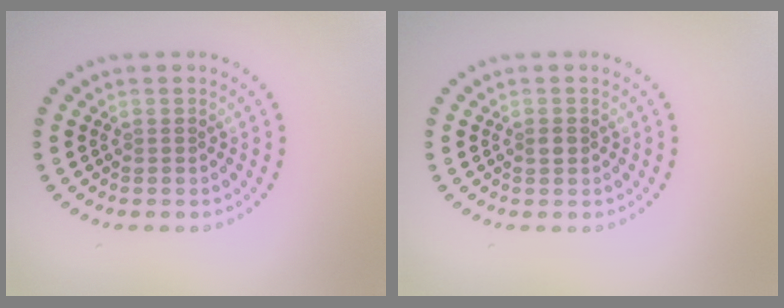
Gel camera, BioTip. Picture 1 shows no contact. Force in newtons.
{"total": 1.1, "press": 1.1, "slide": 0.1}